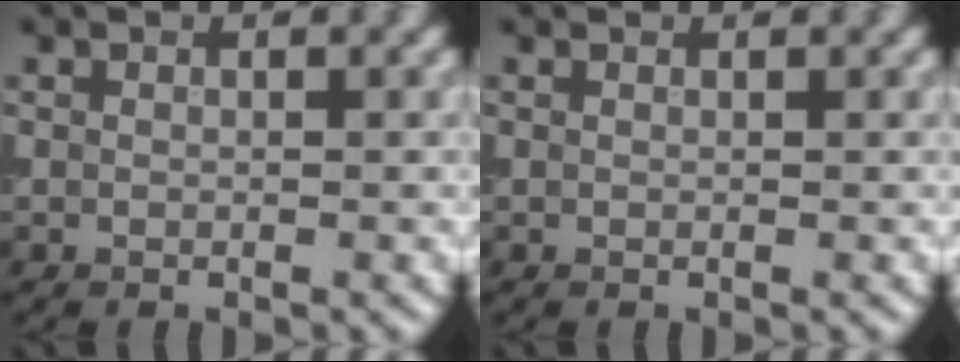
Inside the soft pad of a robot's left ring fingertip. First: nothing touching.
{"total": 0.8, "force": [0.8, 0.1, 0.1], "torque": [-0.004, -0.004, 0.006]}